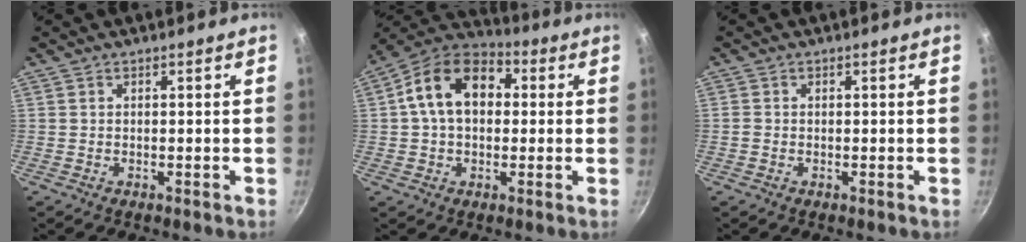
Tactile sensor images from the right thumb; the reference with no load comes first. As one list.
[{"total": 13.8, "force": [2.0, 9.7, 9.7], "torque": [-0.130, 0.031, 0.012]}, {"total": 1.0, "force": [-0.2, 0.9, 0.4], "torque": [-0.009, 0.002, -0.006]}]